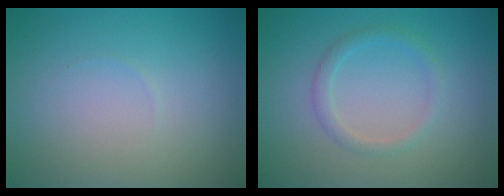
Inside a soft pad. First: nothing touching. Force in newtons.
{"total": 1.6, "press": 1.6, "slide": 0.0}